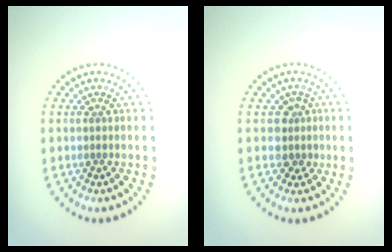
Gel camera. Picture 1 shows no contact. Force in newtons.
{"total": 1.9, "press": 1.5, "slide": 1.2}